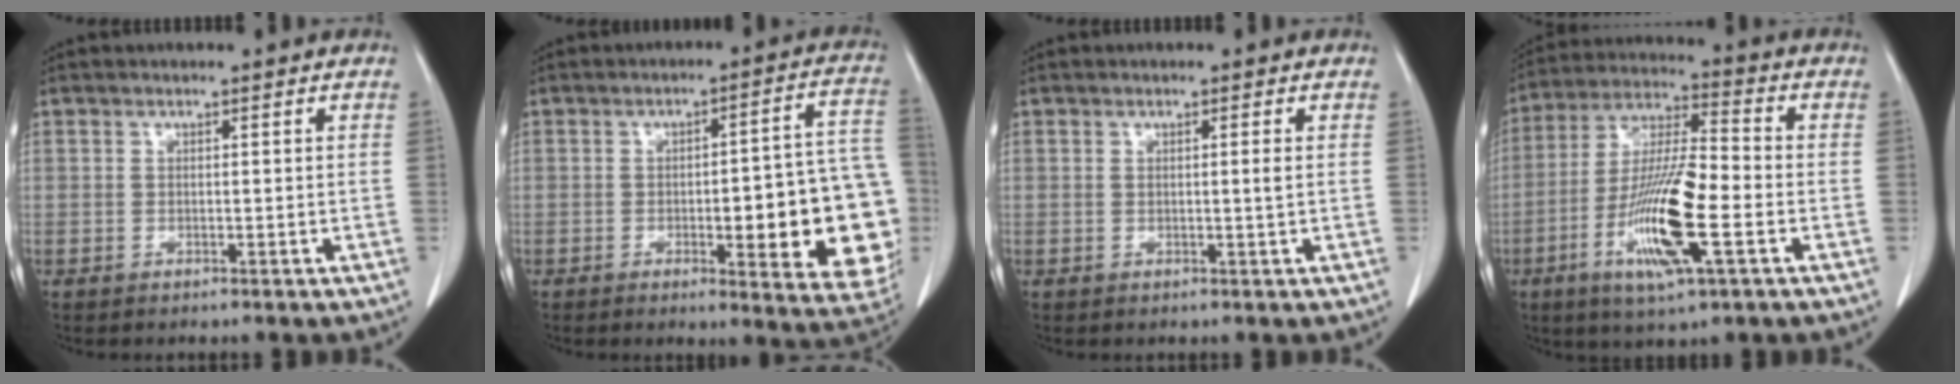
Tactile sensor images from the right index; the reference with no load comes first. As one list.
[{"total": 18.8, "force": [-3.3, 4.0, 18.1], "torque": [-0.140, 0.026, -0.025]}, {"total": 1.1, "force": [0.1, -0.3, 1.1], "torque": [-0.018, -0.002, 0.001]}, {"total": 15.0, "force": [-4.8, 1.9, 14.1], "torque": [-0.278, -0.012, -0.089]}]